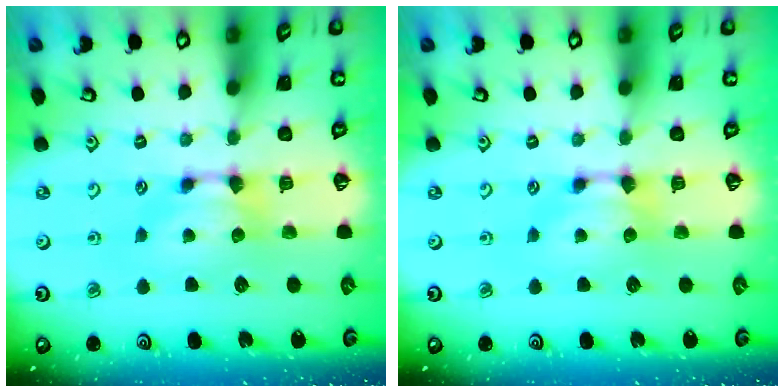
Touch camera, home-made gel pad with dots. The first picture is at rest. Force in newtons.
{"total": 0.0}